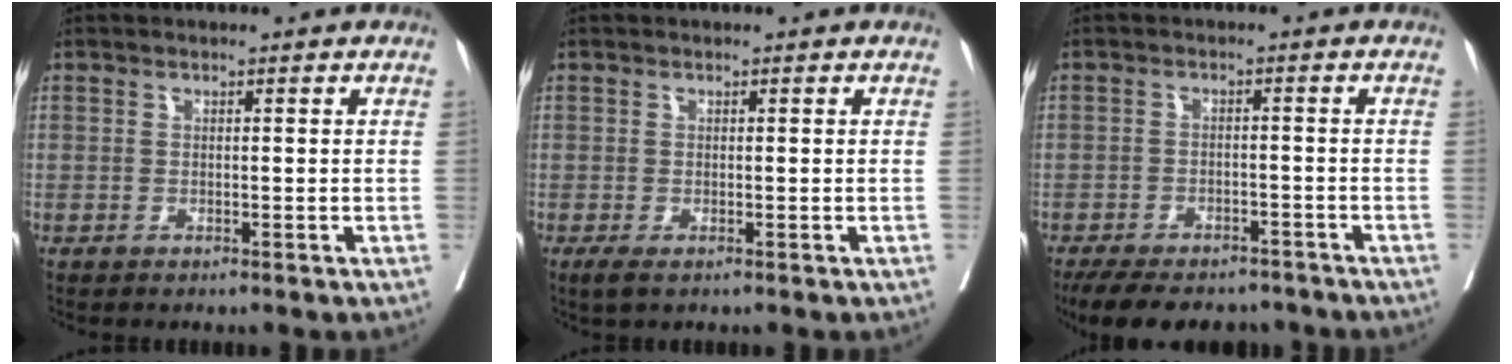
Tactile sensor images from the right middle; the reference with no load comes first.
{"total": 1.7, "force": [-1.0, 0.5, 1.2], "torque": [-0.028, -0.008, -0.015]}
{"total": 13.5, "force": [-11.4, 5.2, 5.0], "torque": [-0.097, -0.002, -0.154]}